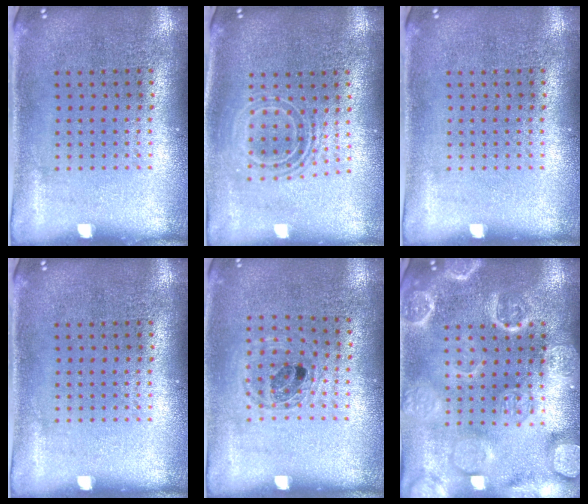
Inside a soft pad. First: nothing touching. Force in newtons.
{"total": 1.8, "press": 1.3, "slide": 1.1}
{"total": 0.0}
{"total": 0.0}
{"total": 0.9, "press": 0.9, "slide": 0.0}
{"total": 6.1, "press": 6.0, "slide": 0.9}